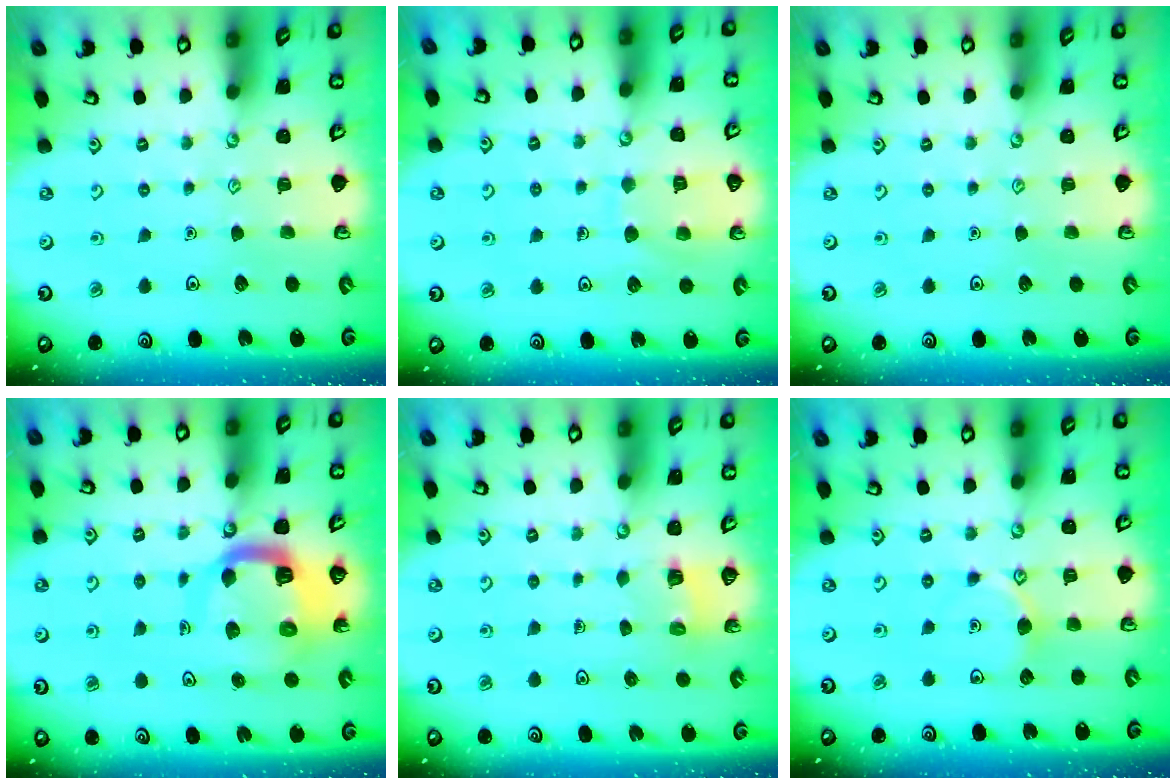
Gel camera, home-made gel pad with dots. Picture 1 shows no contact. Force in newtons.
{"total": 7.5, "press": 7.5, "slide": 0.7}
{"total": 0.0}
{"total": 11.0, "press": 10.9, "slide": 1.3}
{"total": 3.3, "press": 3.3, "slide": 0.1}
{"total": 5.1, "press": 5.1, "slide": 0.8}